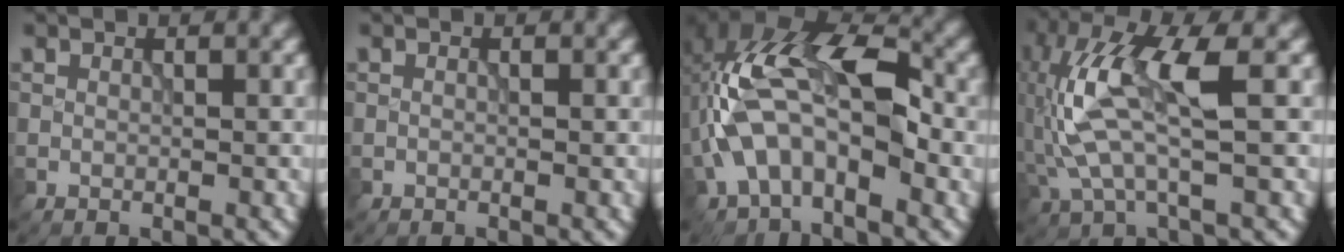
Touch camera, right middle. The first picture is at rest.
{"total": 0.0}
{"total": 9.8, "force": [-1.3, 5.1, 8.3], "torque": [-0.169, 0.023, -0.029]}
{"total": 8.5, "force": [0.2, 2.5, 8.1], "torque": [-0.192, 0.010, 0.003]}